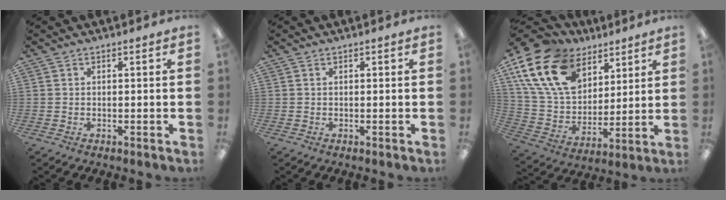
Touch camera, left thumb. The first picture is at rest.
{"total": 0.0}
{"total": 20.6, "force": [11.1, 13.2, 11.2], "torque": [-0.241, -0.035, 0.210]}